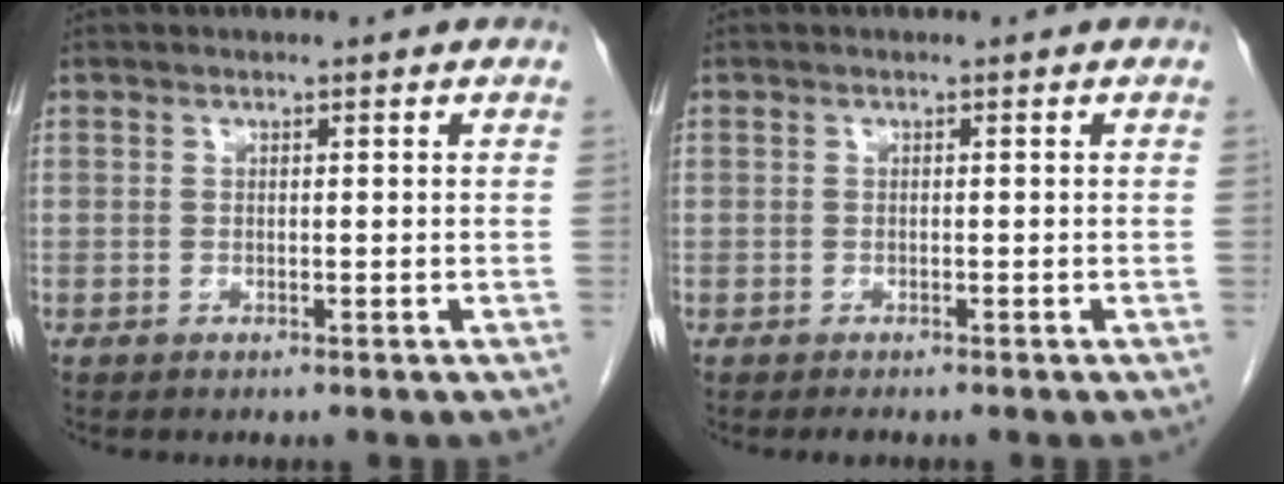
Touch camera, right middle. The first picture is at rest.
{"total": 1.0, "force": [-0.8, 0.4, 0.2], "torque": [-0.006, -0.001, -0.011]}